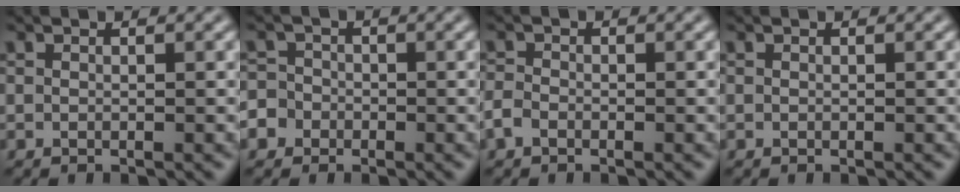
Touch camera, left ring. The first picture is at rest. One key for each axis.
{"total": 4.9, "fx": -2.7, "fy": 4.0, "fz": 1.0, "tx": -0.010, "ty": -0.003, "tz": -0.063}
{"total": 1.4, "fx": -0.9, "fy": 0.9, "fz": 0.7, "tx": -0.013, "ty": 0.002, "tz": -0.022}
{"total": 0.0}